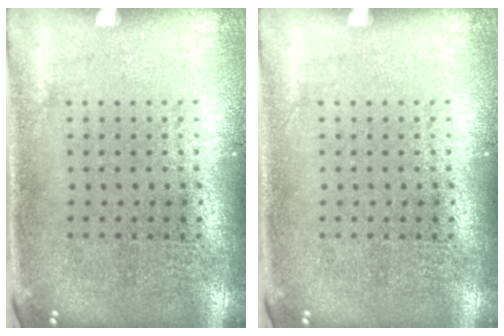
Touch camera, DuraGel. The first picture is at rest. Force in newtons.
{"total": 0.0}